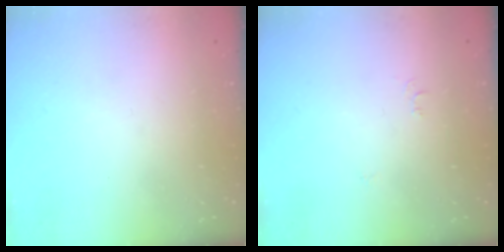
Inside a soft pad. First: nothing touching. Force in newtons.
{"total": 4.3, "press": 4.3, "slide": 0.6}